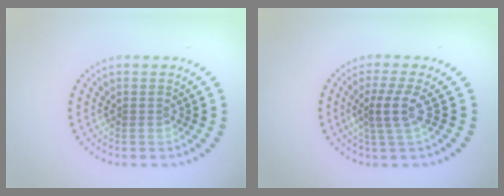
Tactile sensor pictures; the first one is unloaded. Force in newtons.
{"total": 2.7, "press": 2.1, "slide": 1.7}